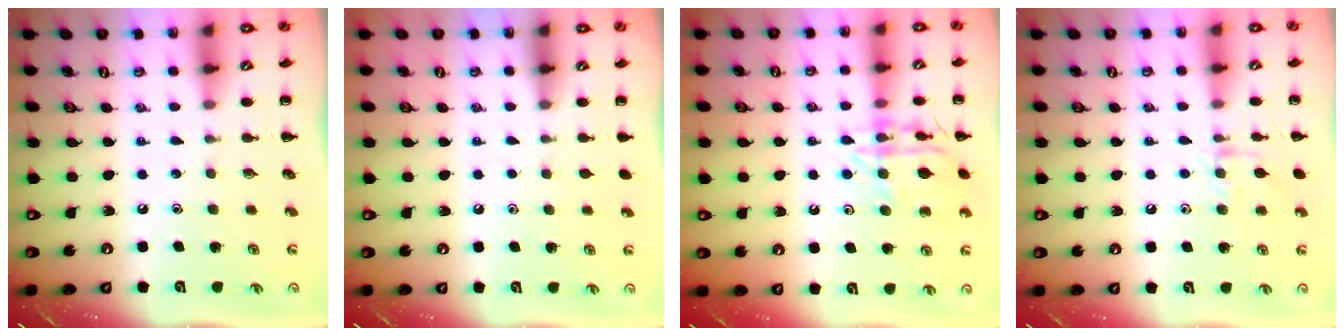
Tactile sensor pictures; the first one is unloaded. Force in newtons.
{"total": 1.1, "press": 1.1, "slide": 0.2}
{"total": 13.8, "press": 13.8, "slide": 1.0}
{"total": 8.0, "press": 7.9, "slide": 1.2}